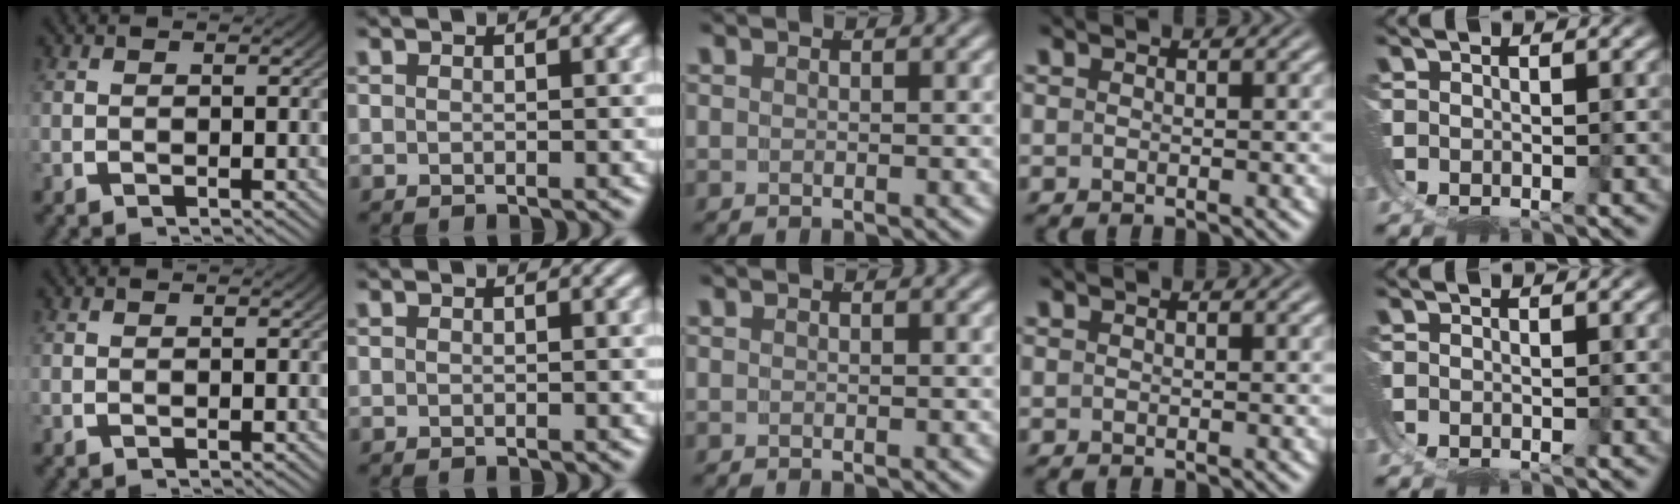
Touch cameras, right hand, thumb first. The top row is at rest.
{}